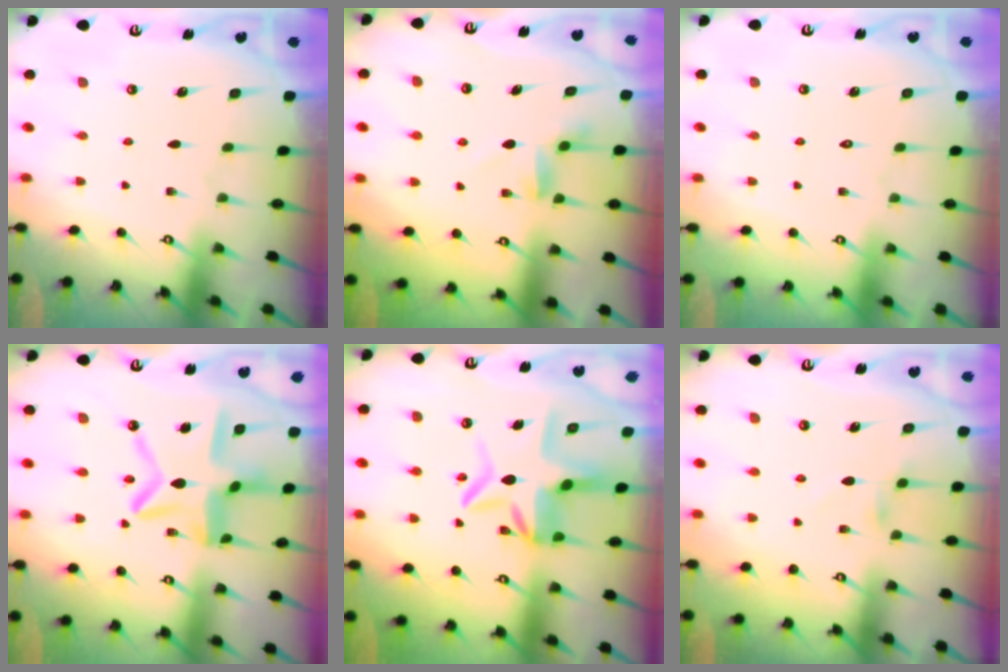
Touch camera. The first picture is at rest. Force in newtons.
{"total": 3.7, "press": 3.6, "slide": 0.4}
{"total": 1.7, "press": 1.7, "slide": 0.1}
{"total": 14.2, "press": 14.1, "slide": 1.3}
{"total": 10.3, "press": 10.2, "slide": 1.4}
{"total": 2.7, "press": 2.7, "slide": 0.4}